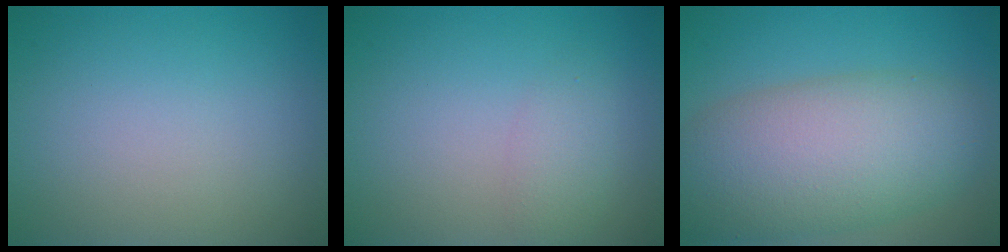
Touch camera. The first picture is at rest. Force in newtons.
{"total": 1.8, "press": 1.8, "slide": 0.1}
{"total": 10.0, "press": 10.0, "slide": 0.3}